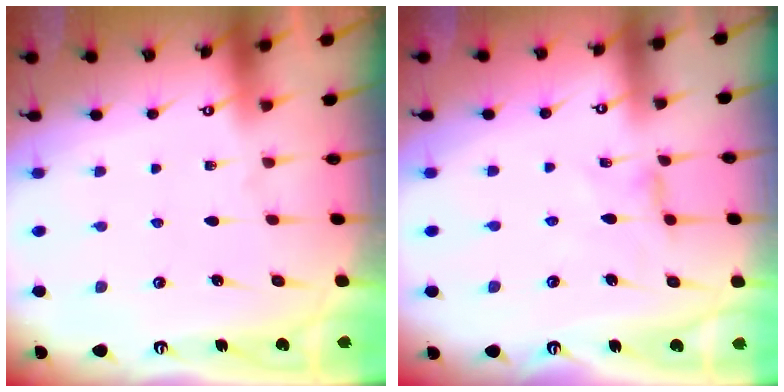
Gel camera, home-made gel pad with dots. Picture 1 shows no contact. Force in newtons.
{"total": 1.5, "press": 1.4, "slide": 0.3}